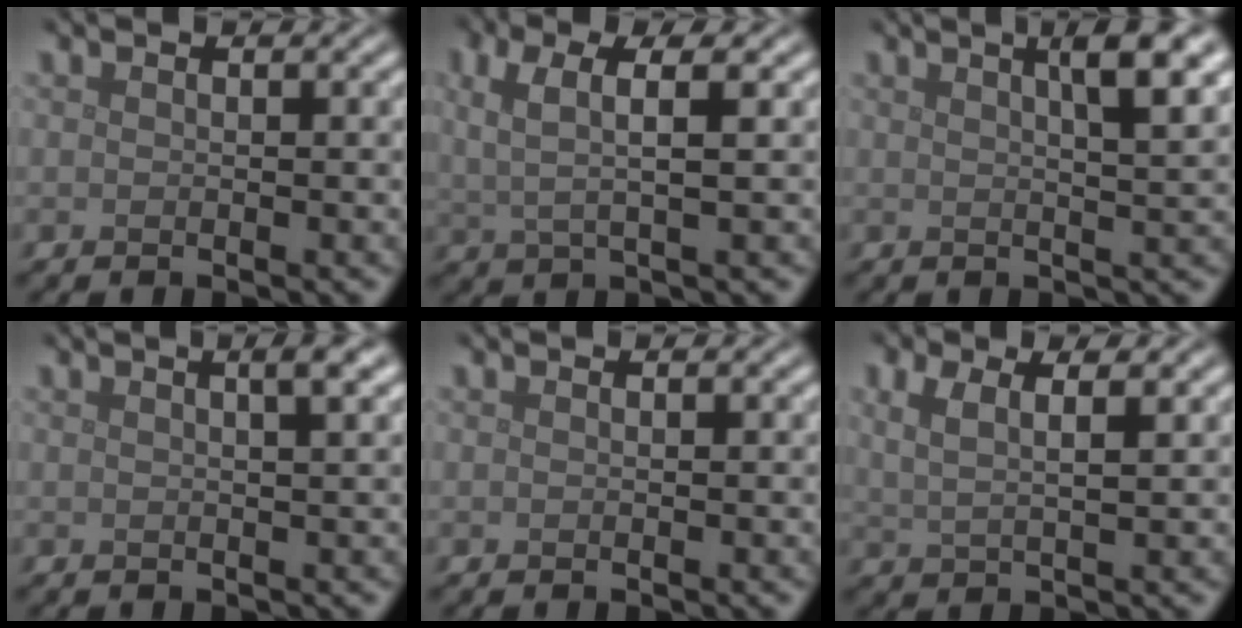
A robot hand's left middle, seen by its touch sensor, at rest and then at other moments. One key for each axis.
{"total": 3.5, "fx": 1.1, "fy": 1.0, "fz": 3.1, "tx": -0.066, "ty": 0.001, "tz": 0.022}
{"total": 5.6, "fx": 2.5, "fy": 1.5, "fz": 4.7, "tx": -0.041, "ty": 0.023, "tz": 0.020}
{"total": 2.7, "fx": 1.1, "fy": 0.8, "fz": 2.3, "tx": -0.018, "ty": 0.010, "tz": 0.000}
{"total": 0.0}
{"total": 3.4, "fx": 1.6, "fy": 1.4, "fz": 2.6, "tx": -0.043, "ty": 0.008, "tz": 0.020}